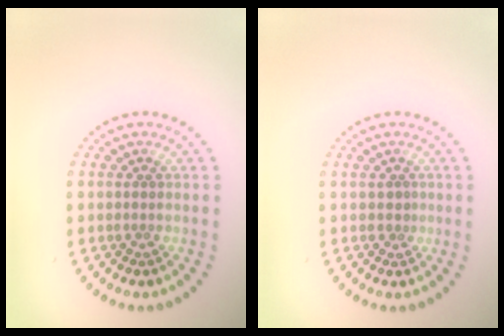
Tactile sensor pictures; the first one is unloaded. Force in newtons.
{"total": 0.6, "press": 0.3, "slide": 0.5}